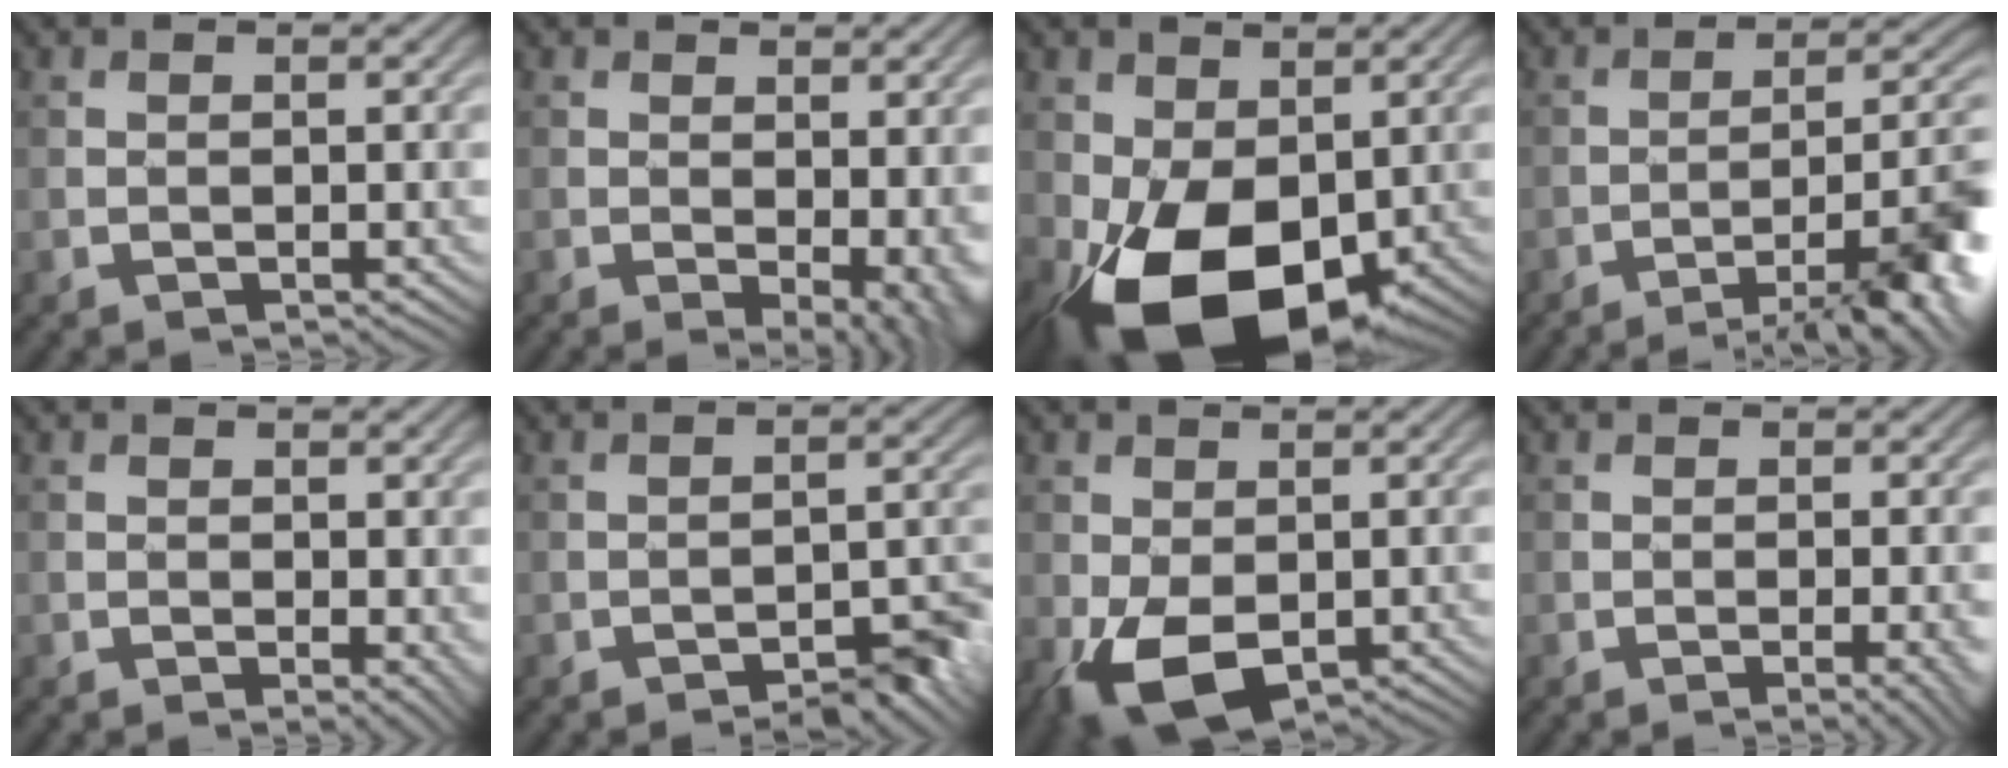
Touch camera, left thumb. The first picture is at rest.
{"total": 4.6, "force": [-0.9, 2.3, 3.9], "torque": [-0.051, -0.017, -0.001]}
{"total": 13.8, "force": [-3.7, 8.2, 10.4], "torque": [-0.192, -0.026, -0.063]}
{"total": 9.3, "force": [-5.0, 2.0, 7.6], "torque": [-0.109, 0.008, -0.073]}
{"total": 2.1, "force": [-0.4, 1.2, 1.7], "torque": [-0.018, -0.013, 0.002]}
{"total": 4.5, "force": [-3.3, 1.3, 2.7], "torque": [-0.031, 0.007, -0.049]}
{"total": 7.0, "force": [-2.3, 4.2, 5.1], "torque": [-0.116, -0.014, -0.045]}
{"total": 2.7, "force": [-1.3, 0.4, 2.4], "torque": [-0.032, -0.004, -0.011]}